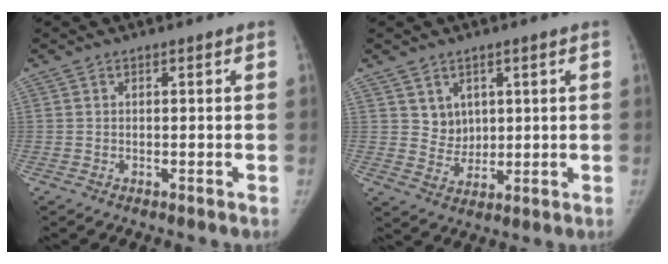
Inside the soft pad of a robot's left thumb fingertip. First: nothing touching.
{"total": 4.8, "force": [2.3, 4.0, 1.2], "torque": [0.003, -0.019, 0.051]}